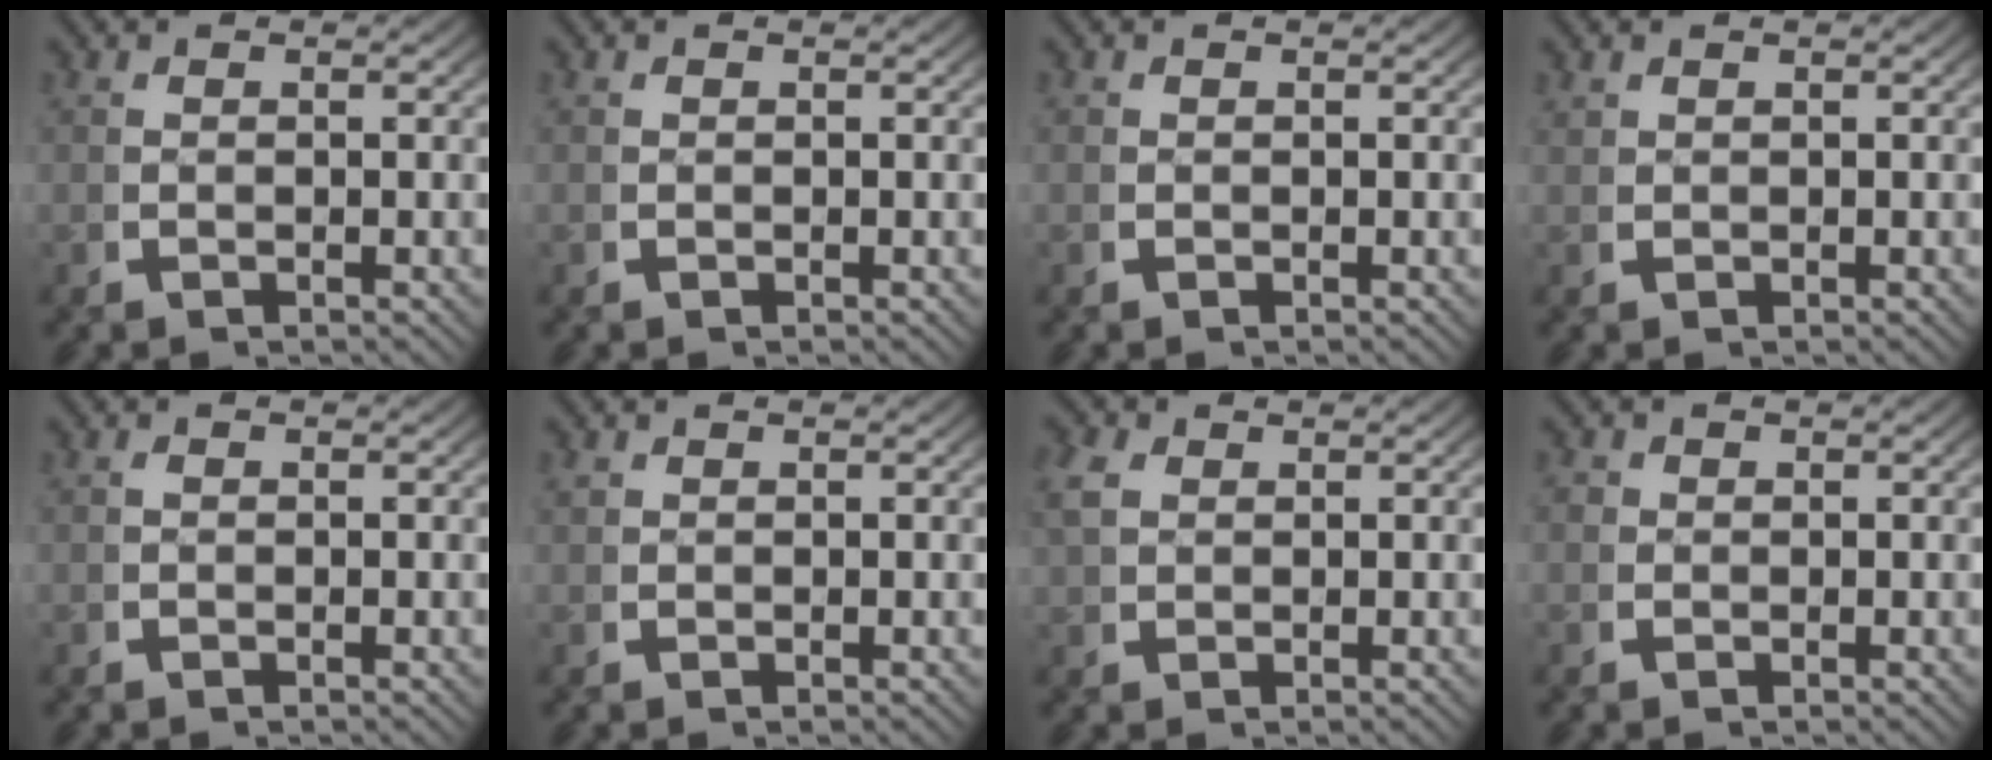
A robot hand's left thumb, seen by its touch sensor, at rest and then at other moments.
{"total": 0.0}
{"total": 0.0}
{"total": 0.8, "force": [0.8, 0.0, 0.0], "torque": [-0.002, 0.001, 0.019]}
{"total": 0.0}
{"total": 0.7, "force": [0.5, 0.5, 0.1], "torque": [-0.007, -0.005, 0.015]}
{"total": 2.2, "force": [1.2, 1.6, 1.0], "torque": [-0.028, 0.000, 0.028]}
{"total": 1.2, "force": [0.2, 1.2, 0.2], "torque": [-0.007, -0.007, 0.001]}